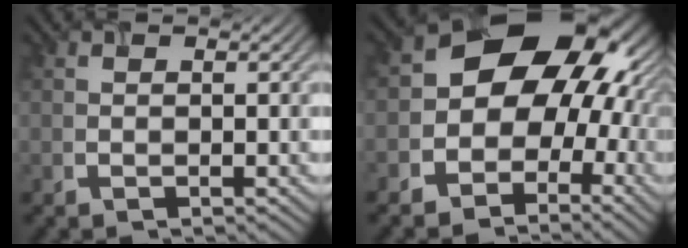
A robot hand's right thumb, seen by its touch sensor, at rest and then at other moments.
{"total": 12.7, "force": [-0.4, 9.9, 7.9], "torque": [-0.109, -0.012, -0.029]}